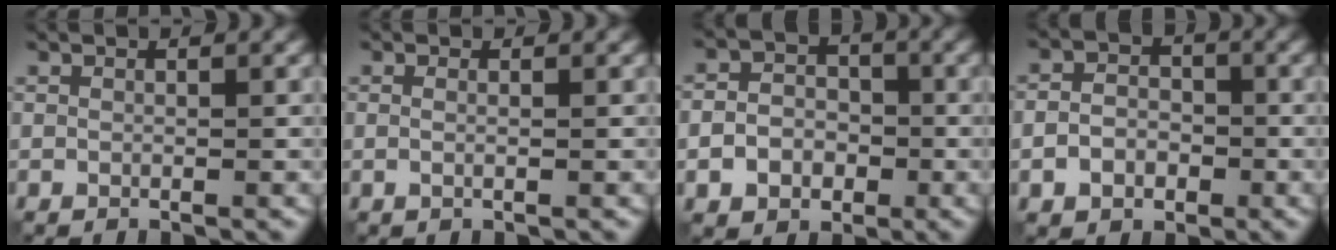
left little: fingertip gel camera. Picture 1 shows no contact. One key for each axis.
{"total": 0.9, "fx": 0.2, "fy": 0.4, "fz": 0.8, "tx": -0.008, "ty": -0.010, "tz": -0.002}
{"total": 4.7, "fx": -1.5, "fy": 4.0, "fz": 2.1, "tx": -0.016, "ty": 0.002, "tz": -0.044}
{"total": 3.2, "fx": -1.3, "fy": 2.5, "fz": 1.6, "tx": -0.018, "ty": 0.002, "tz": -0.030}